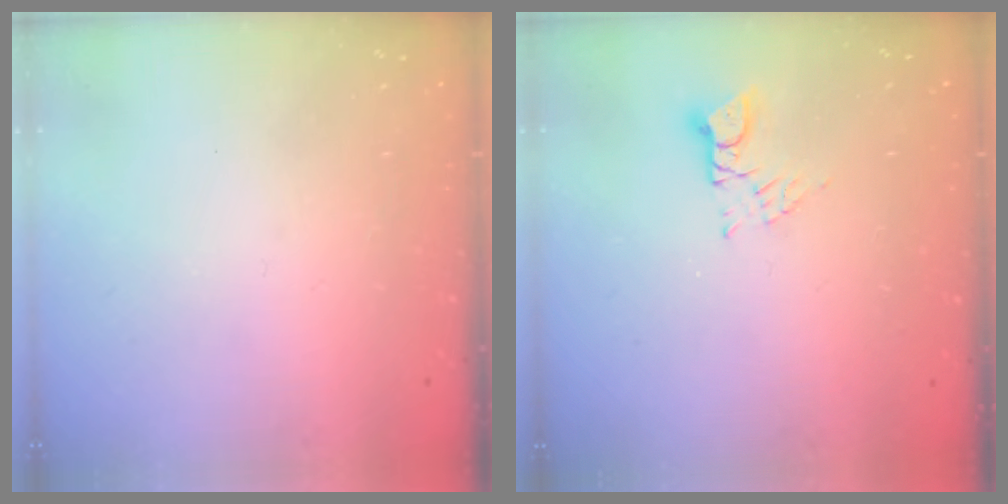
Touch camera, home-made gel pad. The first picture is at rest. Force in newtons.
{"total": 2.8, "press": 2.8, "slide": 0.3}